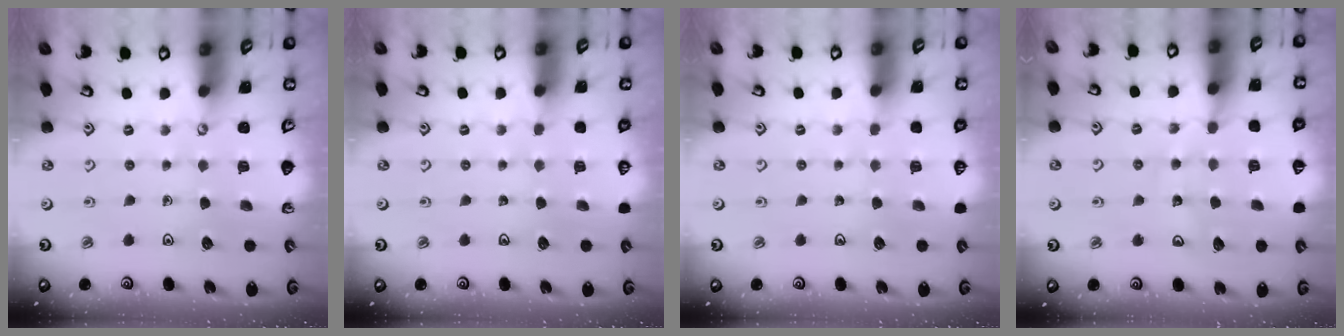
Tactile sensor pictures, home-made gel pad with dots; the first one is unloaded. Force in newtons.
{"total": 0.0}
{"total": 0.0}
{"total": 8.7, "press": 8.6, "slide": 1.1}